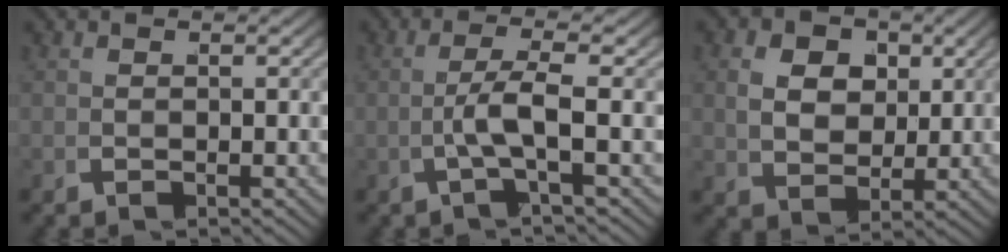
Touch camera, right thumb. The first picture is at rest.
{"total": 3.4, "force": [-0.2, 0.1, 3.4], "torque": [-0.072, 0.005, -0.006]}
{"total": 5.7, "force": [1.3, 4.3, 3.5], "torque": [-0.065, -0.019, 0.031]}